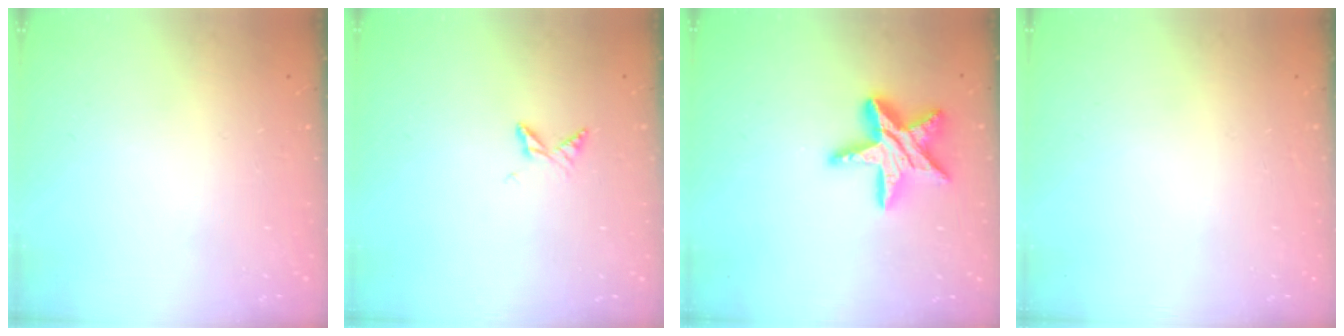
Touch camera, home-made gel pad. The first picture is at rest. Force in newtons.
{"total": 5.2, "press": 5.2, "slide": 0.6}
{"total": 17.7, "press": 17.6, "slide": 1.6}
{"total": 0.0}